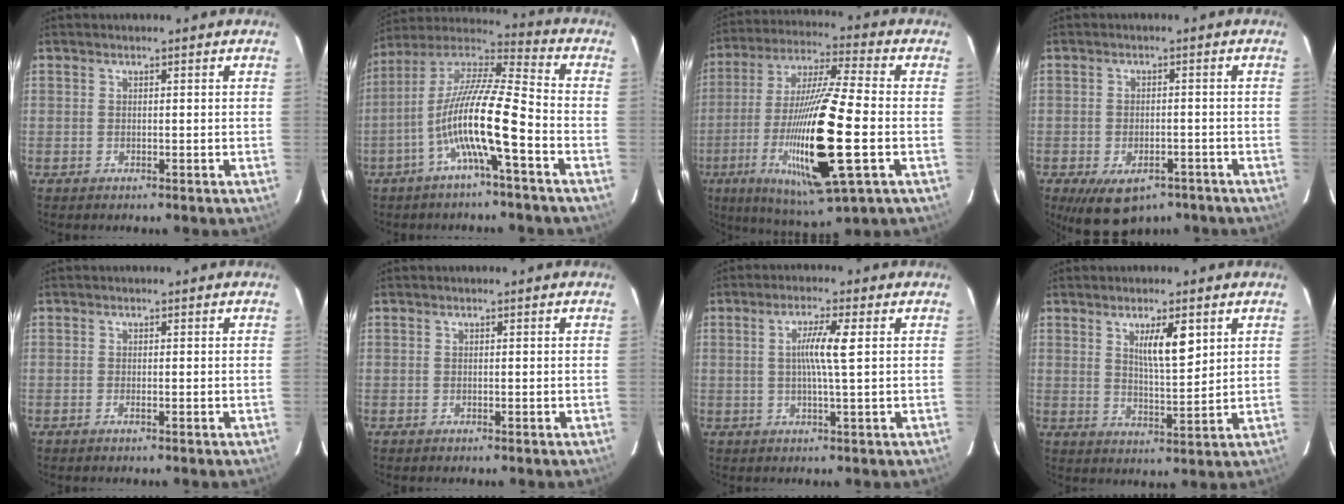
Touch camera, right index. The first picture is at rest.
{"total": 14.3, "force": [-4.9, 0.5, 13.4], "torque": [-0.256, 0.014, -0.097]}
{"total": 20.8, "force": [-5.2, 1.4, 20.1], "torque": [-0.401, -0.030, -0.092]}
{"total": 8.7, "force": [-5.7, 4.9, 4.3], "torque": [-0.067, 0.003, -0.080]}
{"total": 0.8, "force": [-0.4, 0.0, 0.7], "torque": [-0.014, 0.000, -0.007]}
{"total": 0.0}
{"total": 5.1, "force": [0.7, -0.7, 5.0], "torque": [-0.092, 0.000, 0.014]}
{"total": 6.4, "force": [2.9, 1.2, 5.6], "torque": [-0.095, -0.006, 0.052]}